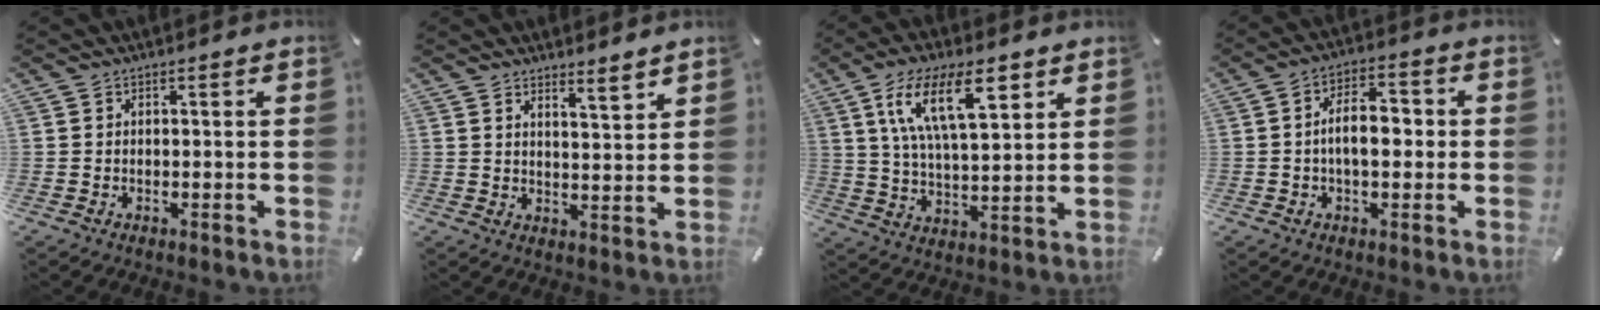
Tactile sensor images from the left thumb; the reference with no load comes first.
{"total": 4.1, "force": [4.0, 0.2, 0.8], "torque": [-0.009, -0.034, 0.070]}
{"total": 16.2, "force": [7.9, 6.8, 12.4], "torque": [-0.240, -0.014, 0.130]}
{"total": 8.1, "force": [-0.6, 4.5, 6.7], "torque": [-0.102, 0.006, -0.018]}